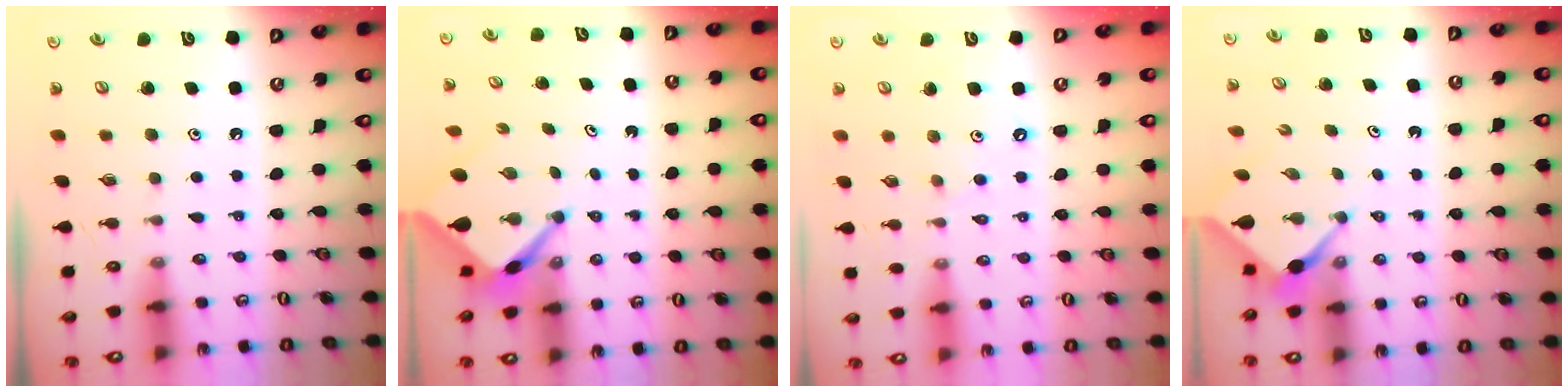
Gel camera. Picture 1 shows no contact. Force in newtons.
{"total": 3.8, "press": 3.8, "slide": 0.2}
{"total": 2.3, "press": 2.3, "slide": 0.4}
{"total": 2.5, "press": 2.5, "slide": 0.3}